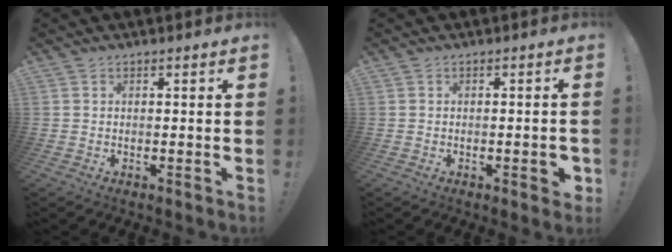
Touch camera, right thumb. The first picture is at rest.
{"total": 3.1, "force": [-1.0, 0.7, 2.9], "torque": [-0.038, 0.004, -0.016]}